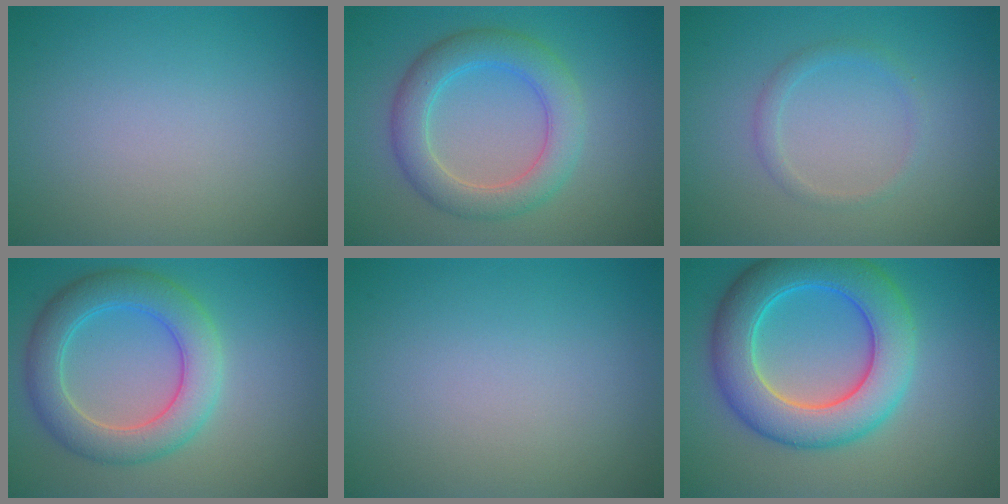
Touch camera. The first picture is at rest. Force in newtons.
{"total": 4.9, "press": 4.9, "slide": 0.2}
{"total": 1.4, "press": 1.4, "slide": 0.1}
{"total": 5.8, "press": 5.8, "slide": 0.2}
{"total": 0.0}
{"total": 8.6, "press": 8.6, "slide": 0.2}